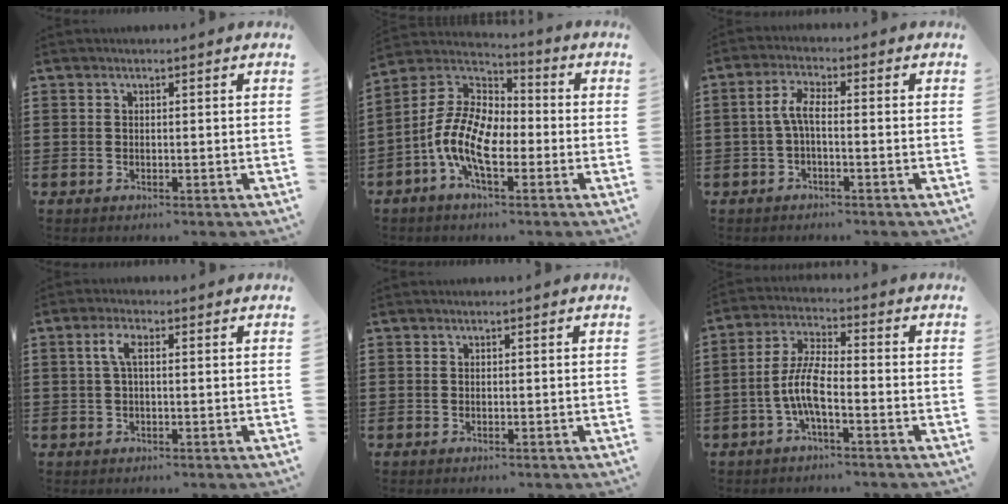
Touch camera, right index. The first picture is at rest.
{"total": 11.2, "force": [-3.7, 5.3, 9.2], "torque": [-0.229, -0.013, -0.081]}
{"total": 3.9, "force": [-0.8, 1.2, 3.6], "torque": [-0.089, 0.000, -0.023]}
{"total": 3.1, "force": [0.3, 1.1, 2.9], "torque": [-0.065, 0.004, 0.001]}
{"total": 0.0}
{"total": 6.8, "force": [-2.4, 1.8, 6.1], "torque": [-0.152, -0.014, -0.055]}